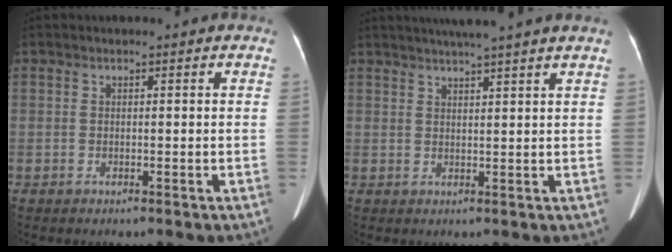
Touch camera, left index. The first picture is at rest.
{"total": 8.7, "force": [7.3, -1.2, 4.5], "torque": [-0.064, 0.023, 0.089]}